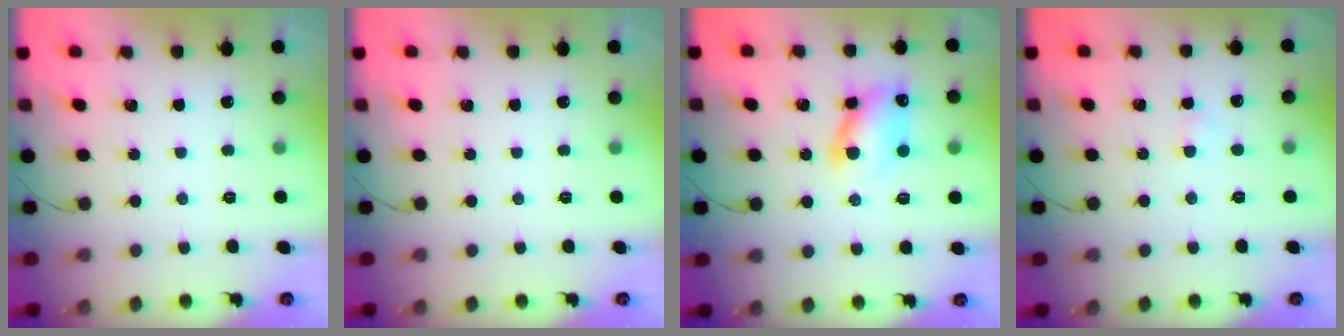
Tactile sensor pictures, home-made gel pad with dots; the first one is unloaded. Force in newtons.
{"total": 0.0}
{"total": 10.2, "press": 10.0, "slide": 1.9}
{"total": 1.5, "press": 1.2, "slide": 0.8}